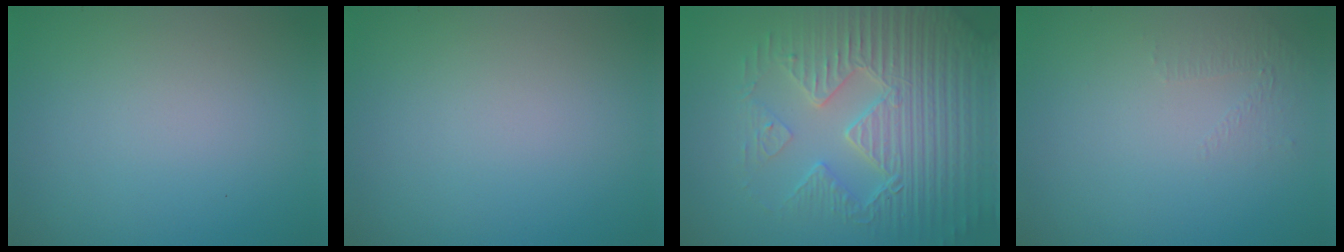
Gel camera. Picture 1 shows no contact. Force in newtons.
{"total": 0.0}
{"total": 7.3, "press": 5.8, "slide": 4.4}
{"total": 0.9, "press": 0.4, "slide": 0.8}